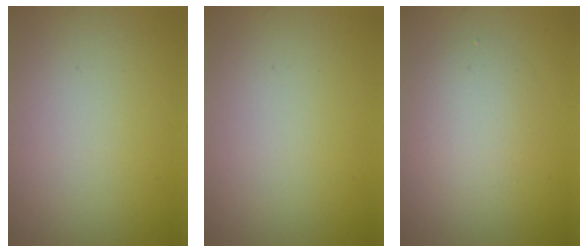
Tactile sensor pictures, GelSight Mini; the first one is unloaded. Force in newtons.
{"total": 0.0}
{"total": 2.8, "press": 2.8, "slide": 0.3}